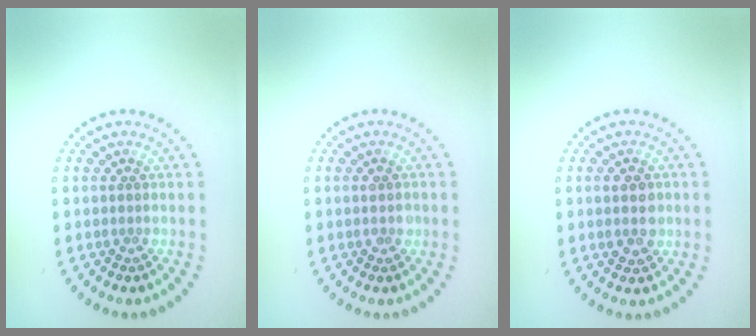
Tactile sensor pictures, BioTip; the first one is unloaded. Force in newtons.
{"total": 1.1, "press": 1.1, "slide": 0.0}
{"total": 2.2, "press": 2.2, "slide": 0.1}